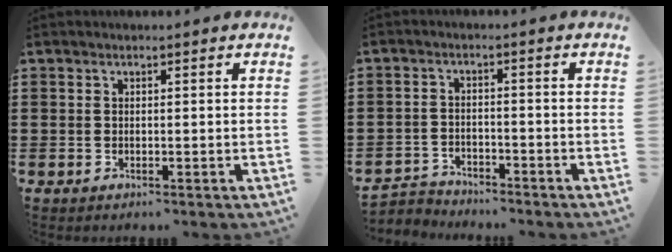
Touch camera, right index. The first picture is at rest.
{"total": 2.9, "force": [-2.8, 0.7, -0.4], "torque": [-0.004, 0.002, -0.063]}